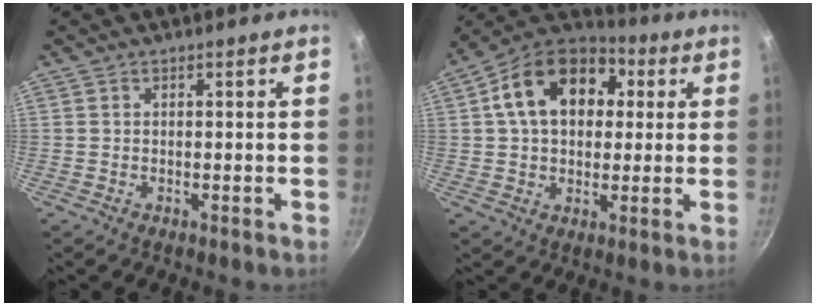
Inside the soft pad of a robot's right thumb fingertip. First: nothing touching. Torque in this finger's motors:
{"motor_torque": [0.74, 3.75, 1.32, 0.07, 0.15]}